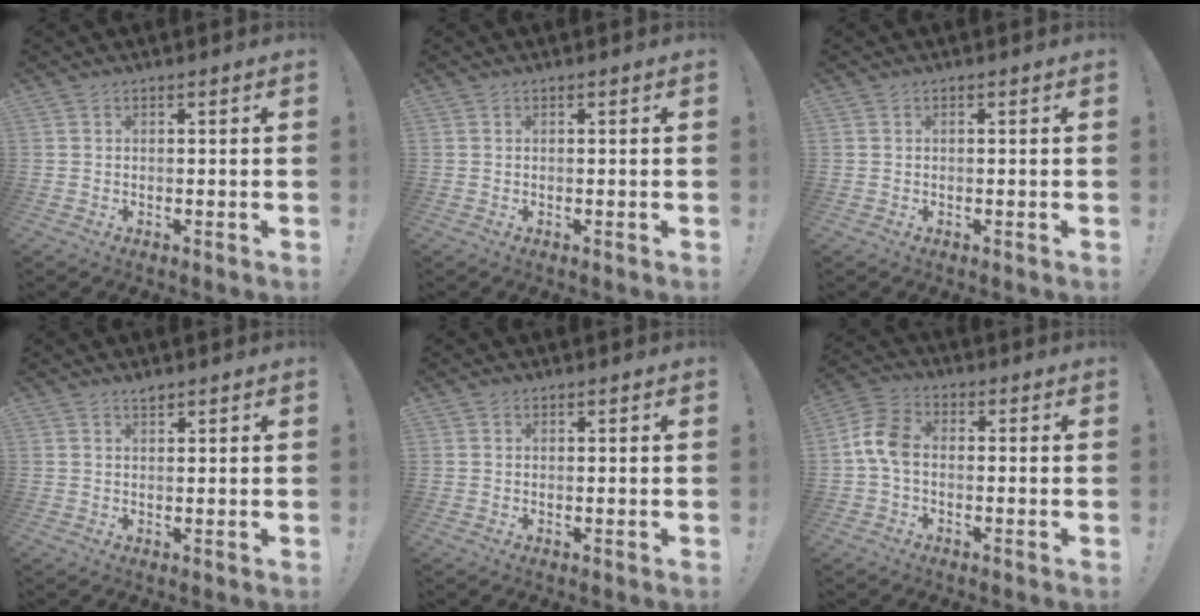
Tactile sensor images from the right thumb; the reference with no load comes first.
{"total": 0.0}
{"total": 0.0}
{"total": 1.3, "force": [1.2, 0.4, 0.5], "torque": [-0.001, -0.007, 0.020]}
{"total": 0.5, "force": [0.3, 0.4, 0.0], "torque": [0.000, 0.000, 0.007]}
{"total": 8.8, "force": [-0.5, 5.6, 6.8], "torque": [-0.146, 0.013, -0.001]}